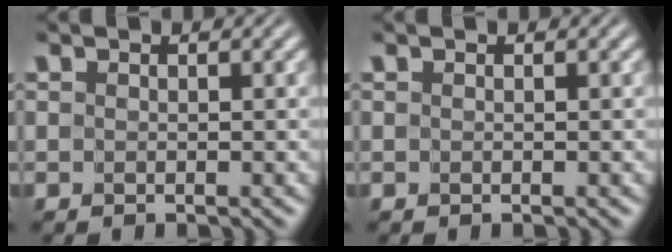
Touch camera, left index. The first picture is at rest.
{"total": 0.0}